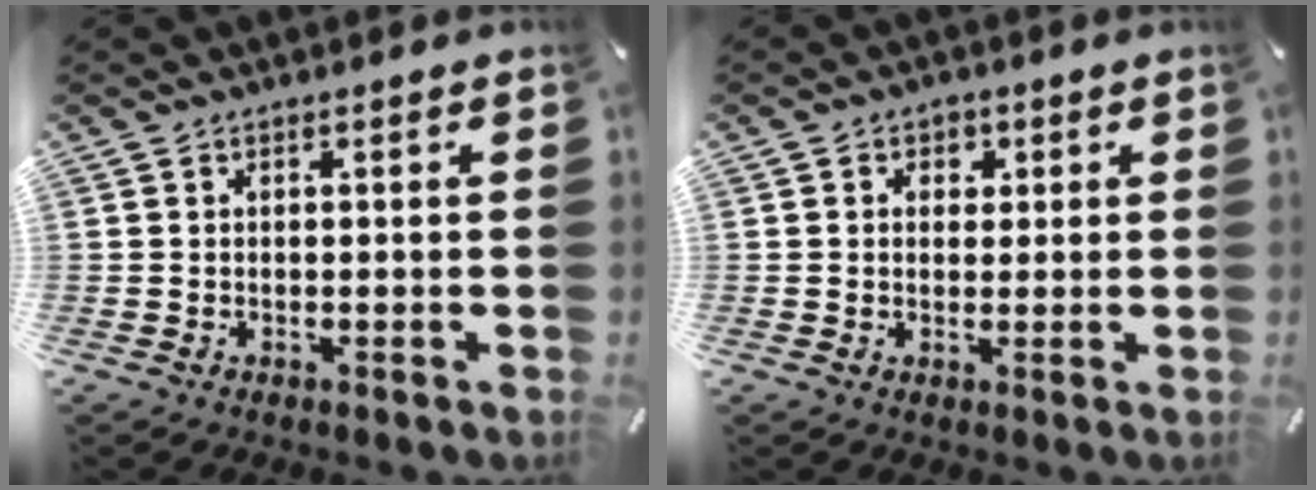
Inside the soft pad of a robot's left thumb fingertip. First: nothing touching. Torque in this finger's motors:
{"motor_torque": [0.13, -0.29, -0.02, -0.03, 0.00]}